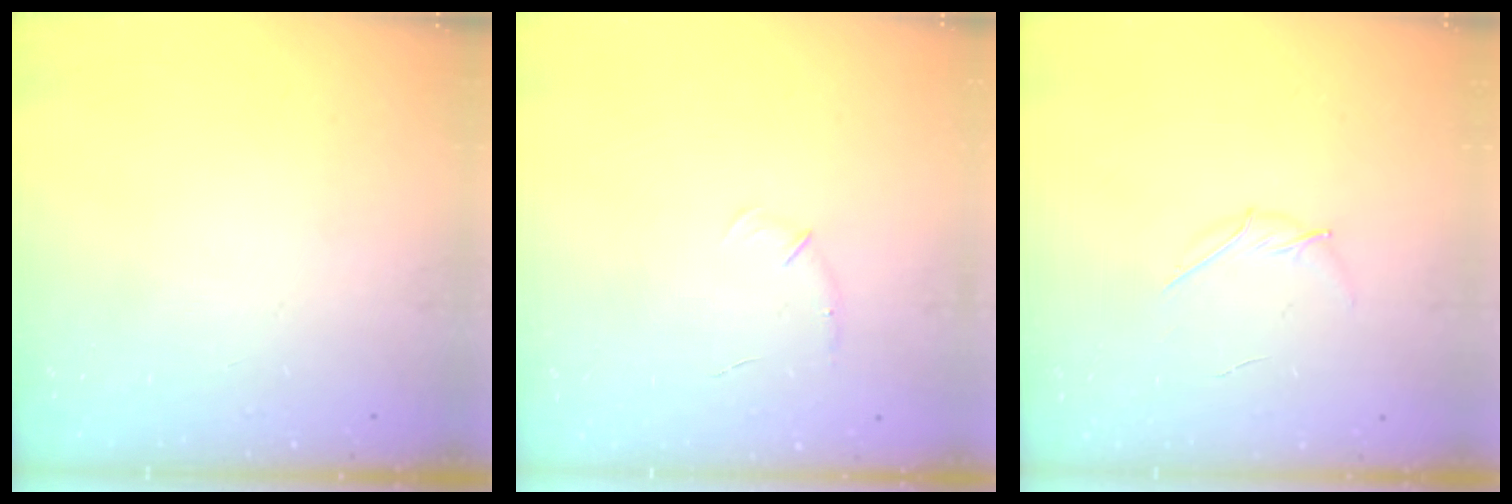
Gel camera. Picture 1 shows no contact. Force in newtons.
{"total": 4.1, "press": 4.0, "slide": 1.0}
{"total": 3.8, "press": 3.6, "slide": 1.1}